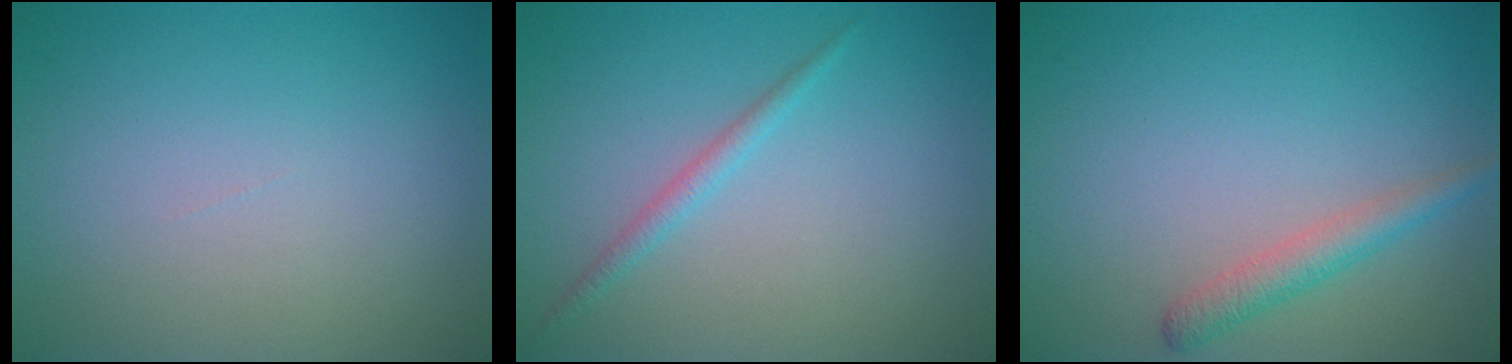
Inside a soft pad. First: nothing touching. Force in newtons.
{"total": 1.3, "press": 1.3, "slide": 0.0}
{"total": 2.2, "press": 2.2, "slide": 0.1}